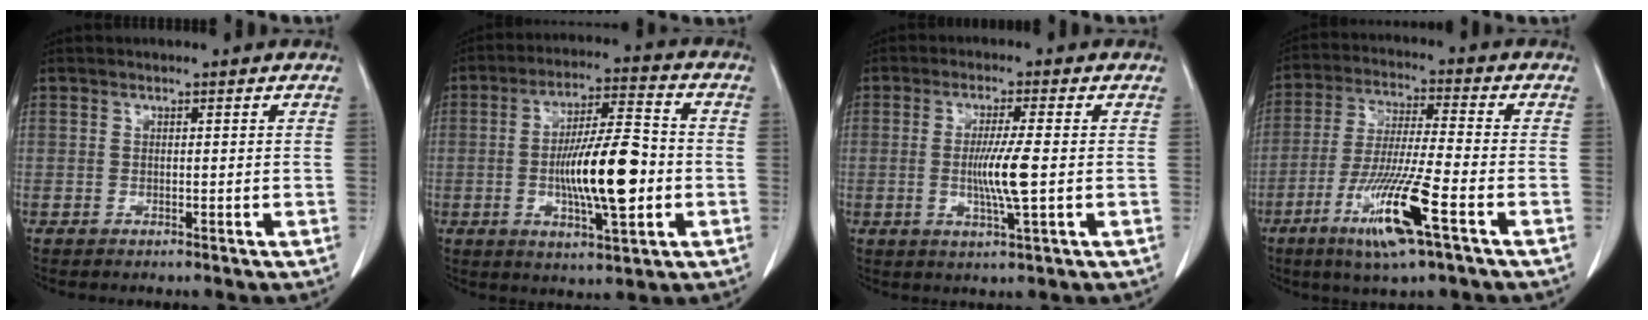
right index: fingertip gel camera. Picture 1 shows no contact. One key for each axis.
{"total": 13.4, "fx": -2.1, "fy": 2.6, "fz": 12.9, "tx": -0.228, "ty": 0.002, "tz": -0.033}
{"total": 6.3, "fx": -0.6, "fy": -0.3, "fz": 6.3, "tx": -0.119, "ty": -0.014, "tz": -0.011}
{"total": 12.7, "fx": -5.9, "fy": 0.1, "fz": 11.2, "tx": -0.224, "ty": -0.026, "tz": -0.109}